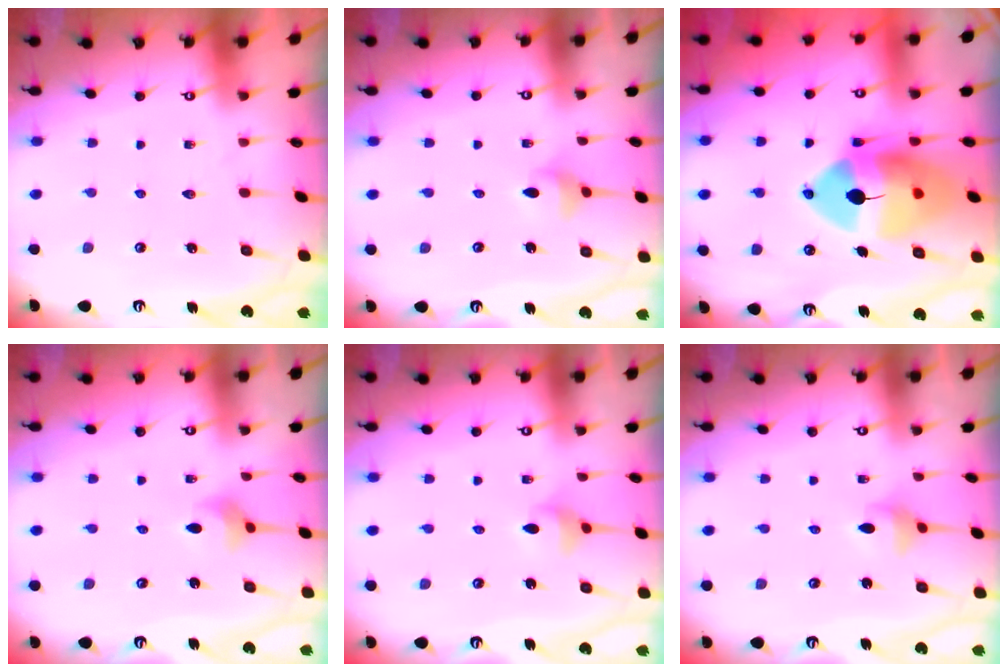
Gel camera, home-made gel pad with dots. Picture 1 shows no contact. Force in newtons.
{"total": 4.0, "press": 4.0, "slide": 0.6}
{"total": 17.5, "press": 17.3, "slide": 2.9}
{"total": 3.6, "press": 3.6, "slide": 0.6}
{"total": 4.0, "press": 4.0, "slide": 0.6}
{"total": 3.5, "press": 3.4, "slide": 0.4}